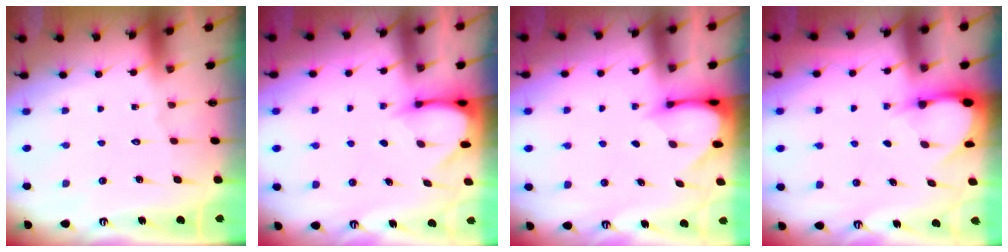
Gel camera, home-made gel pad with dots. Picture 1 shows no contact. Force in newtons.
{"total": 3.7, "press": 3.7, "slide": 0.3}
{"total": 2.9, "press": 2.9, "slide": 0.3}
{"total": 2.9, "press": 2.9, "slide": 0.3}